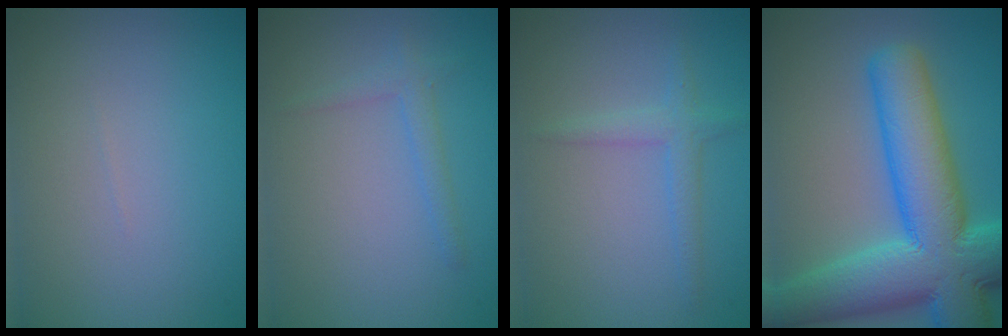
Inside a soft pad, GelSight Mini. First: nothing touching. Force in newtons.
{"total": 1.5, "press": 1.5, "slide": 0.1}
{"total": 1.8, "press": 1.8, "slide": 0.2}
{"total": 13.2, "press": 13.2, "slide": 0.6}